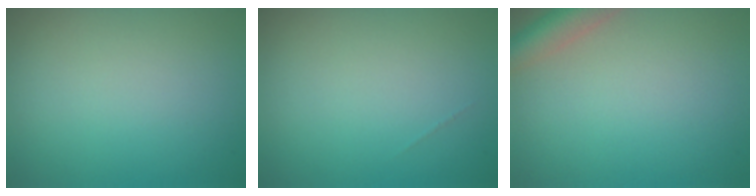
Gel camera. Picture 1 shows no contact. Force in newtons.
{"total": 0.0}
{"total": 3.7, "press": 3.7, "slide": 0.2}